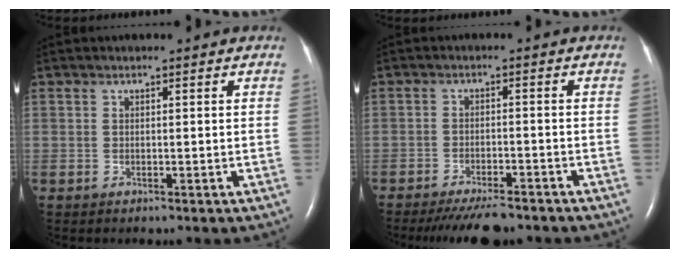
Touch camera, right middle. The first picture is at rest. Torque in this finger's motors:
{"motor_torque": [0.25, -0.23, 0.17, 0.06]}